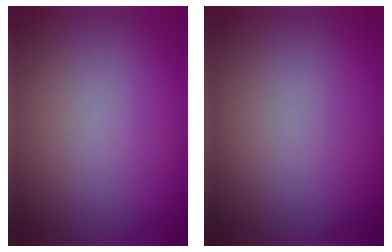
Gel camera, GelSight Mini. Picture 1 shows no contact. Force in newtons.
{"total": 0.0}